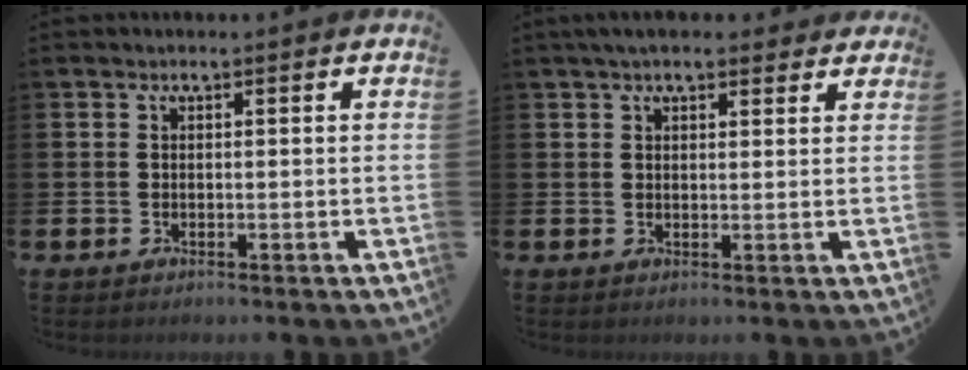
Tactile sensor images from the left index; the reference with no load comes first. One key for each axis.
{"total": 3.5, "fx": 3.0, "fy": 1.3, "fz": 1.3, "tx": -0.020, "ty": -0.004, "tz": 0.053}